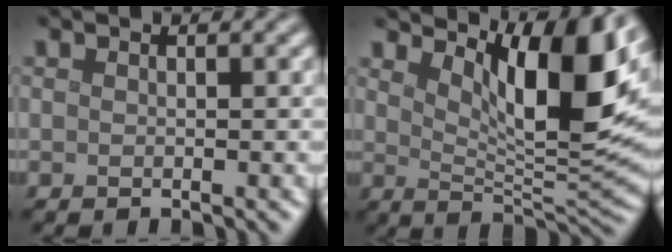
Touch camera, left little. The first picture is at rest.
{"total": 10.2, "force": [4.6, 3.0, 8.6], "torque": [-0.129, -0.012, 0.081]}